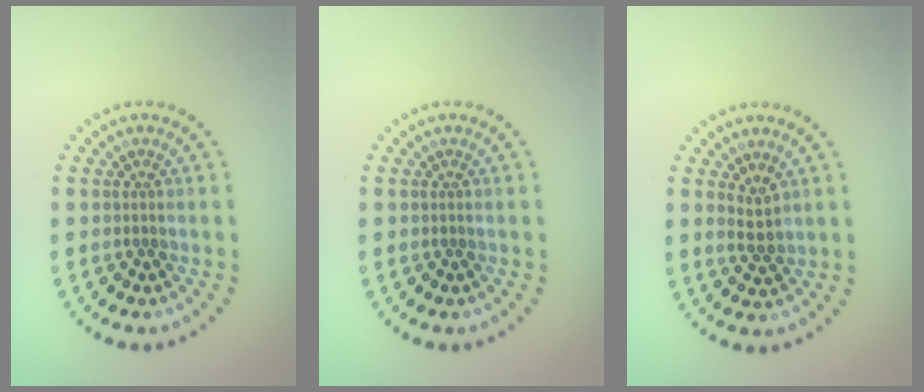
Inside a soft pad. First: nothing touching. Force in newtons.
{"total": 0.0}
{"total": 1.7, "press": 1.6, "slide": 0.6}